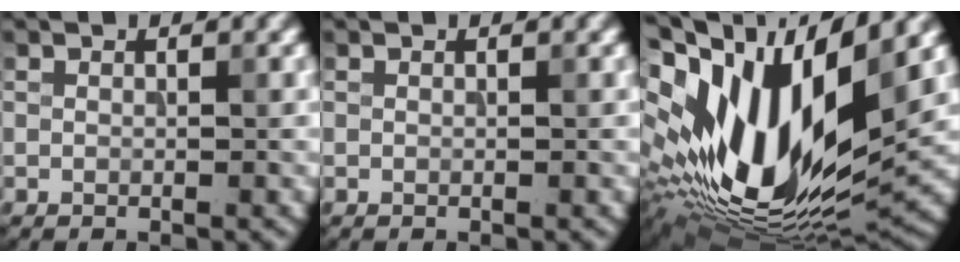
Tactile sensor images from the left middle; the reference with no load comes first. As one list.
[{"total": 0.0}, {"total": 17.2, "force": [1.8, 8.0, 15.1], "torque": [-0.288, 0.003, 0.028]}]